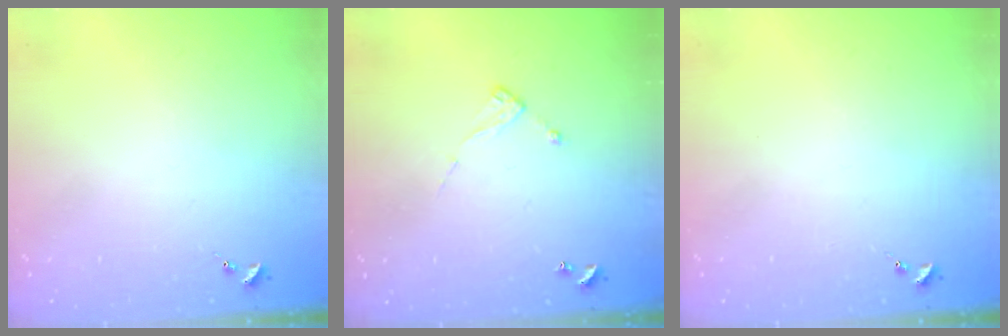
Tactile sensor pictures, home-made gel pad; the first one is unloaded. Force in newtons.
{"total": 6.4, "press": 6.4, "slide": 0.4}
{"total": 0.0}